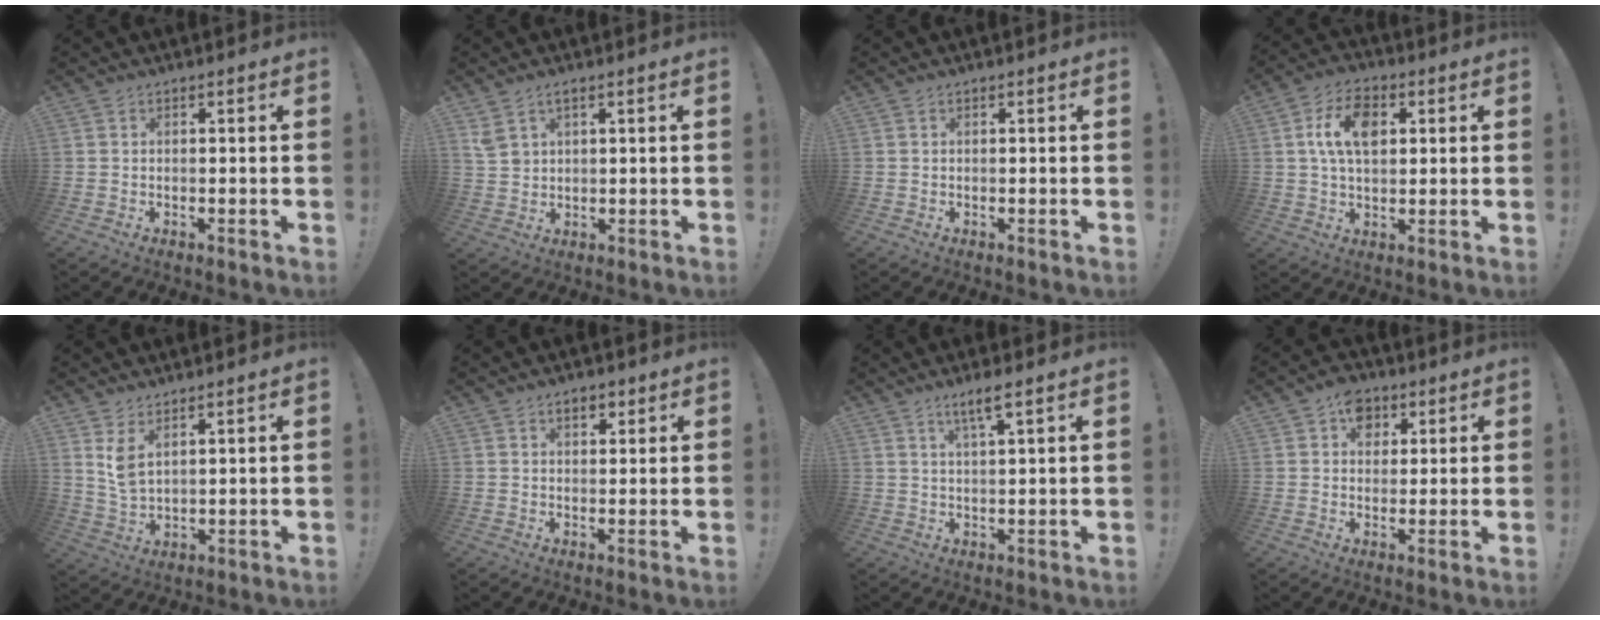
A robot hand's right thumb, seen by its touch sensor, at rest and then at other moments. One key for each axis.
{"total": 4.0, "fx": 2.3, "fy": 2.3, "fz": 2.4, "tx": -0.040, "ty": -0.010, "tz": 0.044}
{"total": 0.0}
{"total": 11.5, "fx": 2.9, "fy": 7.2, "fz": 8.5, "tx": -0.138, "ty": 0.013, "tz": 0.054}
{"total": 5.4, "fx": 3.2, "fy": 2.4, "fz": 3.6, "tx": -0.067, "ty": -0.017, "tz": 0.060}
{"total": 3.5, "fx": 1.9, "fy": 2.0, "fz": 2.1, "tx": -0.026, "ty": -0.002, "tz": 0.032}
{"total": 4.6, "fx": 2.9, "fy": 0.1, "fz": 3.6, "tx": -0.060, "ty": -0.010, "tz": 0.044}
{"total": 7.7, "fx": 3.2, "fy": 6.3, "fz": 3.1, "tx": -0.030, "ty": -0.009, "tz": 0.059}